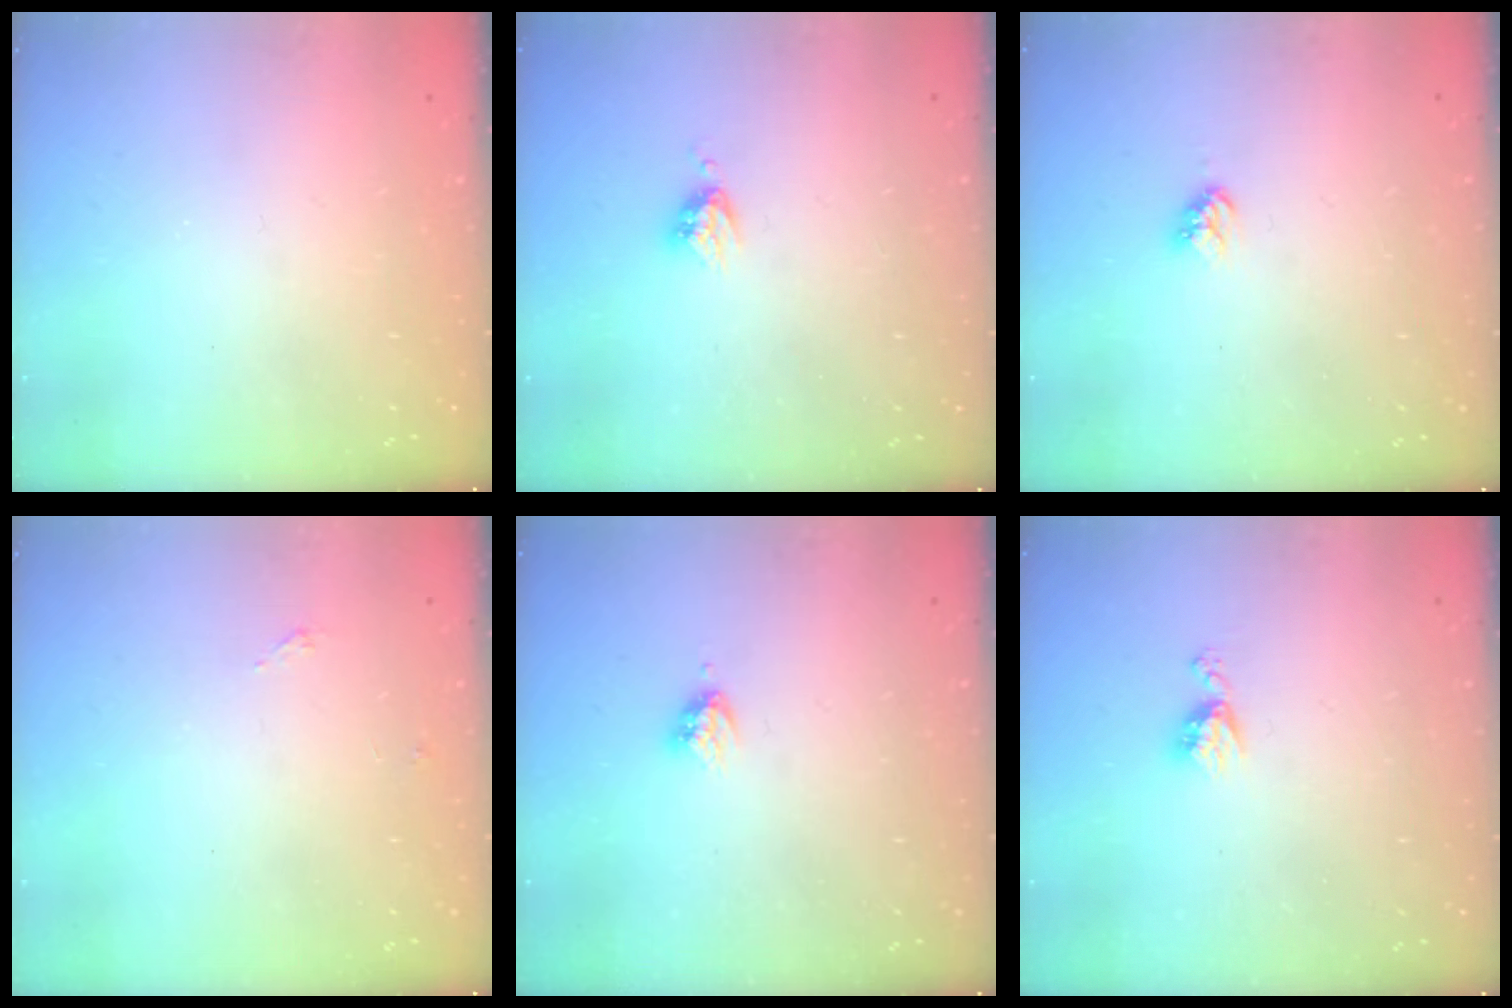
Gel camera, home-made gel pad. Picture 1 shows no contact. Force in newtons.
{"total": 4.0, "press": 4.0, "slide": 0.4}
{"total": 4.1, "press": 4.0, "slide": 0.5}
{"total": 3.3, "press": 3.3, "slide": 0.7}
{"total": 3.1, "press": 3.1, "slide": 0.4}
{"total": 5.5, "press": 5.5, "slide": 0.7}